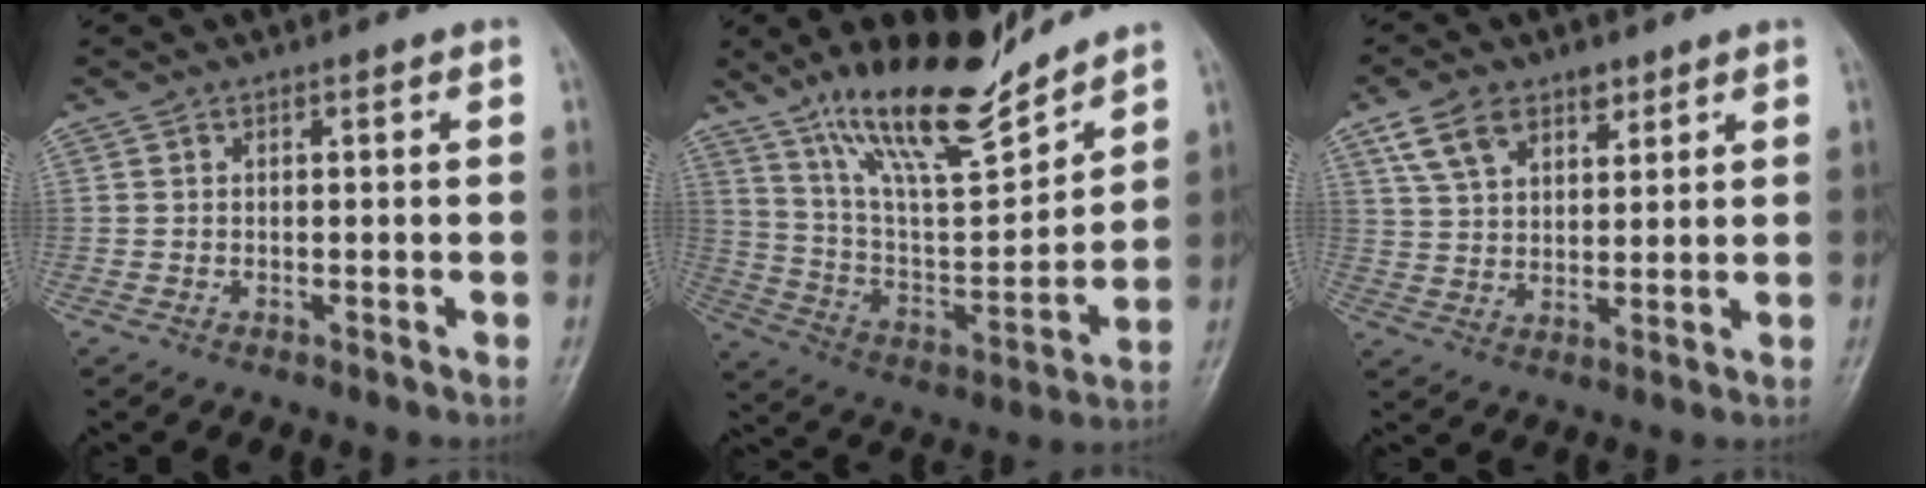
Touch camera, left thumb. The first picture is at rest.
{"total": 18.9, "force": [14.9, 4.6, 10.8], "torque": [-0.148, -0.086, 0.271]}
{"total": 8.9, "force": [5.1, 5.4, 4.9], "torque": [-0.067, -0.014, 0.097]}